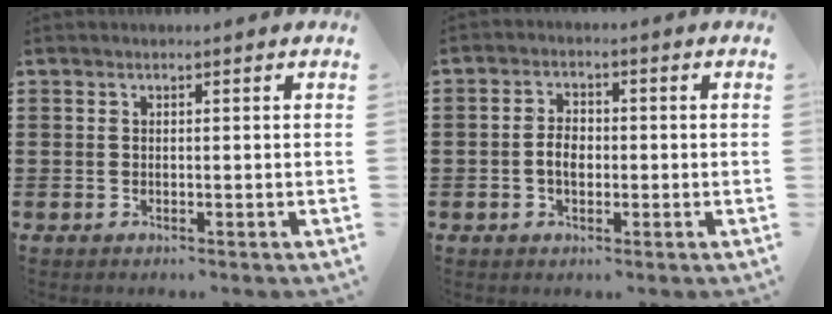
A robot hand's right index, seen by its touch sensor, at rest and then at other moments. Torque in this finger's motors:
{"motor_torque": [2.14, 0.00, 0.14, 0.06]}